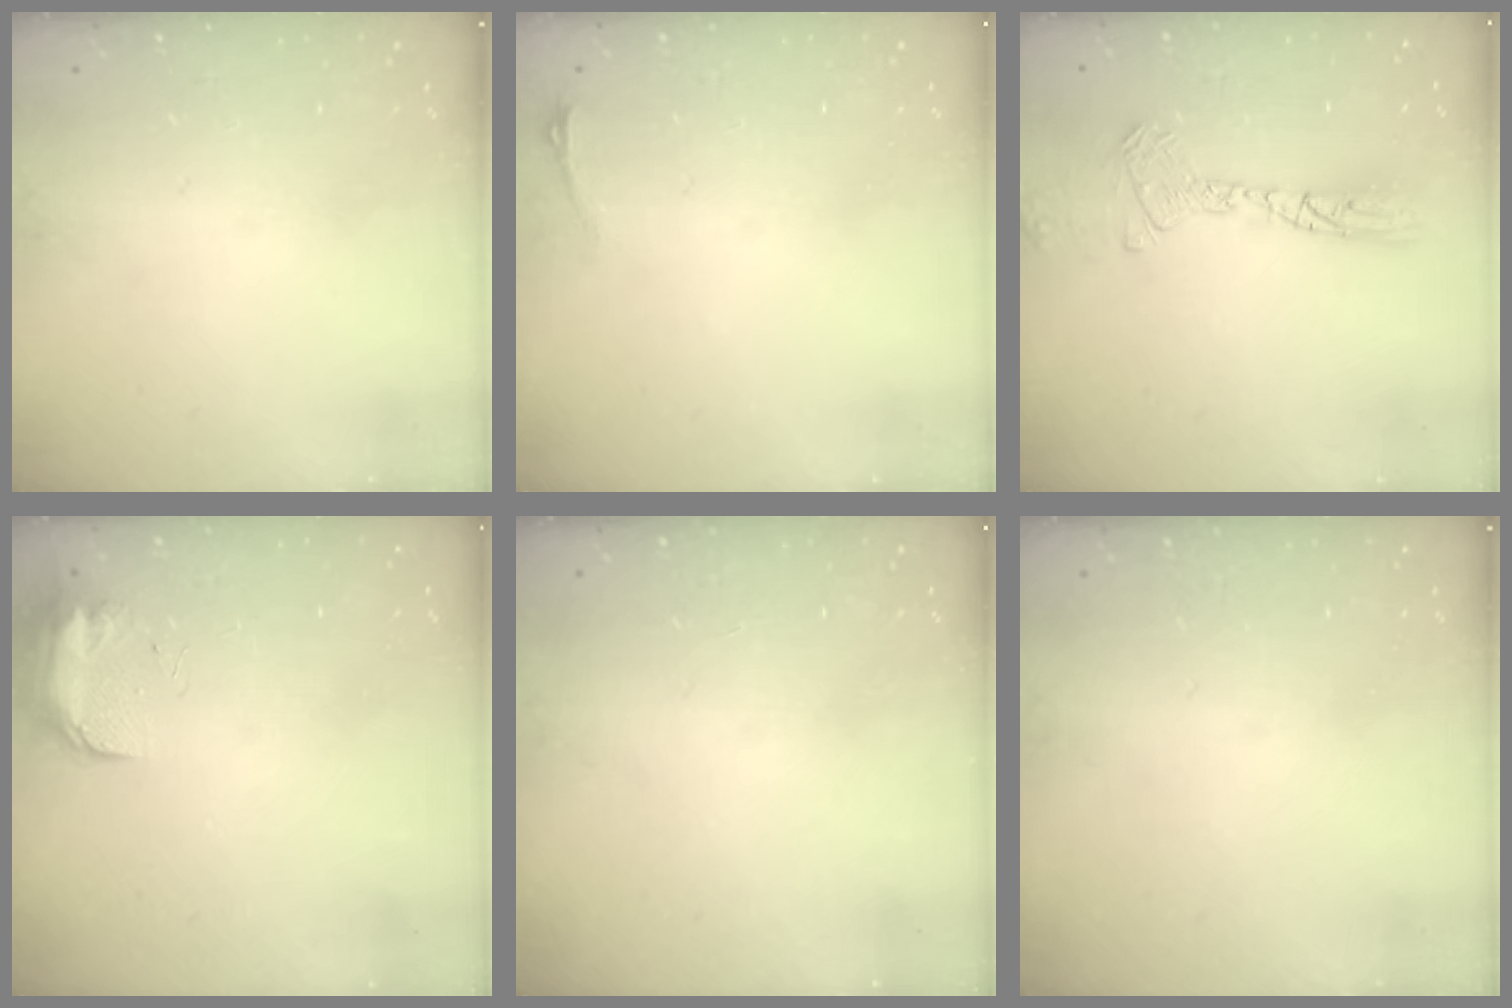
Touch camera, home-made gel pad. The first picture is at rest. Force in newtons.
{"total": 2.9, "press": 2.6, "slide": 1.5}
{"total": 13.0, "press": 12.6, "slide": 3.3}
{"total": 8.7, "press": 8.7, "slide": 0.6}
{"total": 0.0}
{"total": 0.0}